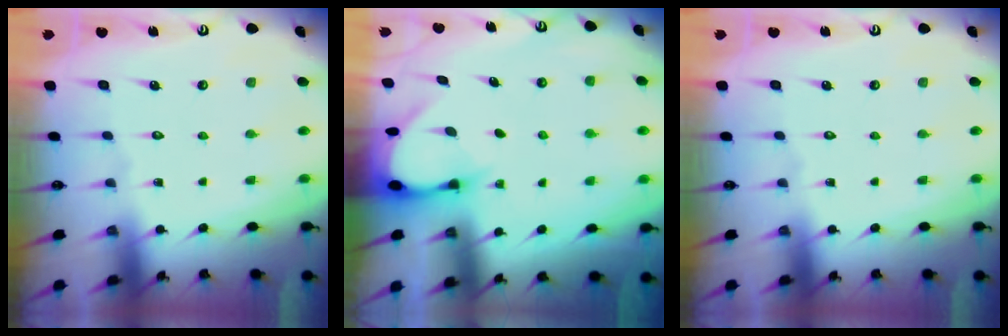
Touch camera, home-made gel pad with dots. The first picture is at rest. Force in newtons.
{"total": 3.7, "press": 3.6, "slide": 0.2}
{"total": 0.0}